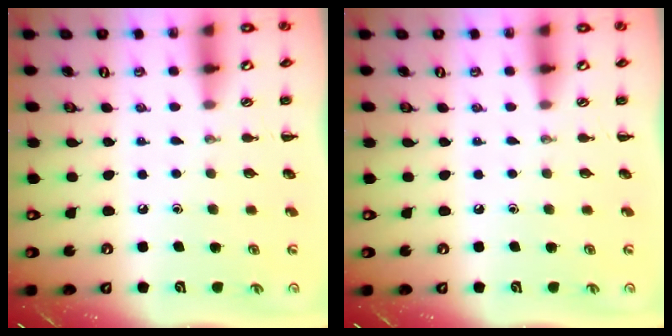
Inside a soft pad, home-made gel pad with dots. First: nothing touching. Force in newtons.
{"total": 0.0}